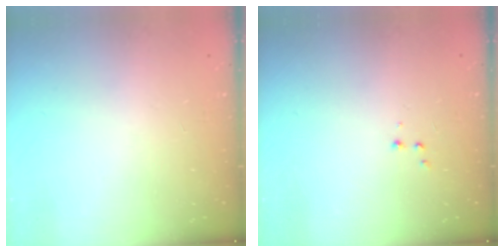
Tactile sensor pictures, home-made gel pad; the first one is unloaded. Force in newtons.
{"total": 2.6, "press": 2.5, "slide": 0.6}